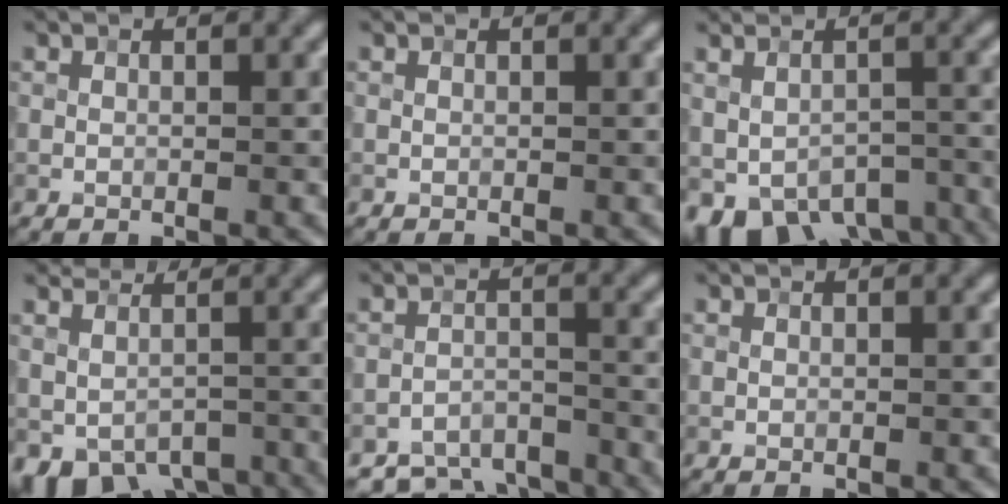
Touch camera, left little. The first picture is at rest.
{"total": 0.0}
{"total": 8.8, "force": [-5.5, 5.6, 4.0], "torque": [-0.054, -0.003, -0.070]}
{"total": 6.1, "force": [-2.4, 4.8, 3.0], "torque": [-0.029, -0.002, -0.027]}
{"total": 6.2, "force": [-5.4, 2.5, 1.6], "torque": [-0.021, -0.008, -0.087]}
{"total": 0.0}